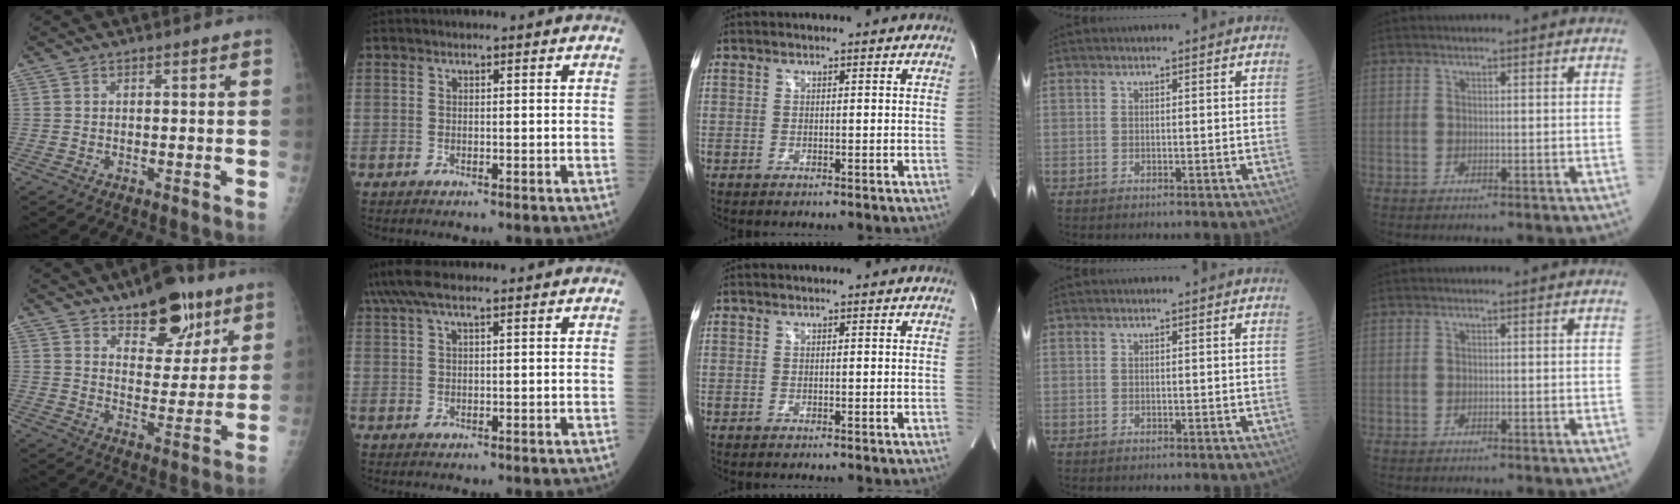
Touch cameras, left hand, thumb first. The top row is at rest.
{"thumb": {"total": 13.8, "force": [8.9, 6.8, 8.1], "torque": [-0.066, -0.051, 0.134]}, "index": {"total": 6.8, "force": [5.2, 1.1, 4.2], "torque": [-0.087, 0.047, 0.098]}}